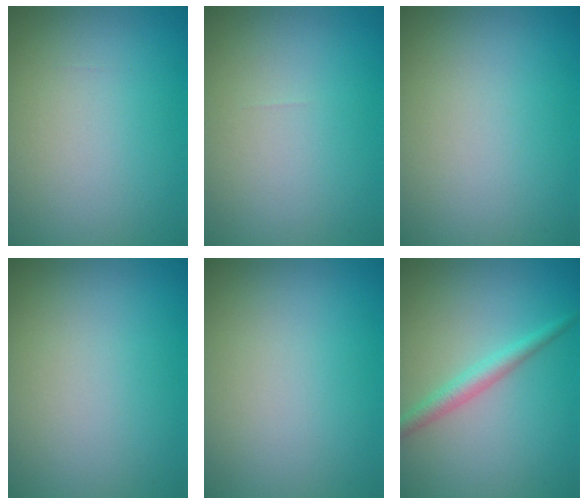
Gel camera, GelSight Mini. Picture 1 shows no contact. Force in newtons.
{"total": 0.0}
{"total": 0.0}
{"total": 0.0}
{"total": 0.0}
{"total": 2.2, "press": 2.2, "slide": 0.0}